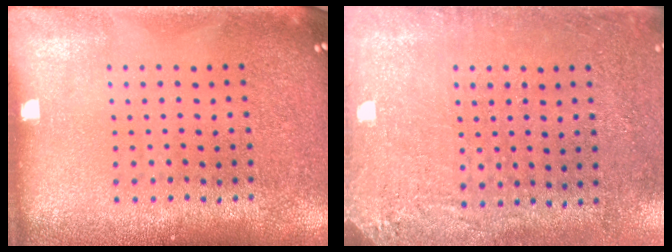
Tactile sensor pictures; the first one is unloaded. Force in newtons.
{"total": 2.8, "press": 2.3, "slide": 1.6}